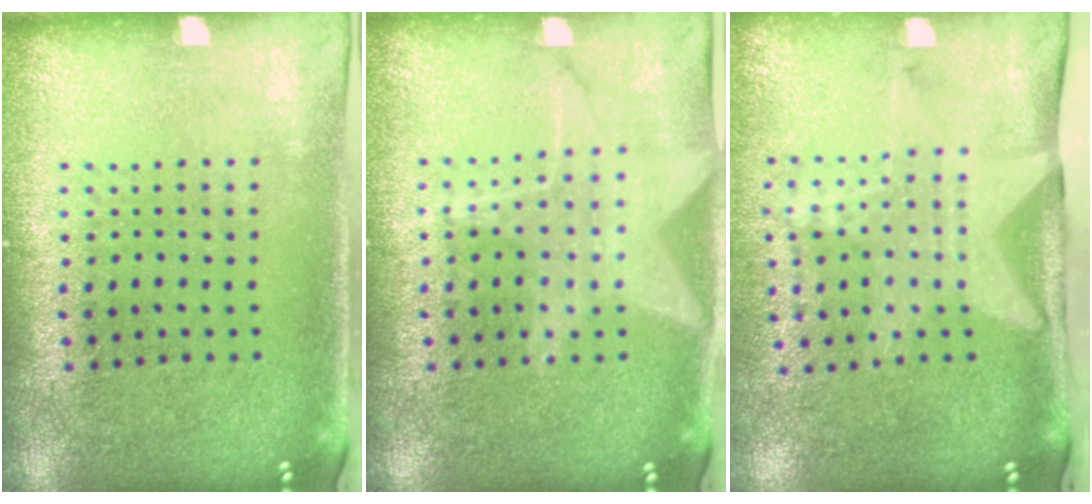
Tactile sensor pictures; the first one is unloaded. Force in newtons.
{"total": 1.4, "press": 1.4, "slide": 0.1}
{"total": 2.1, "press": 1.6, "slide": 1.3}